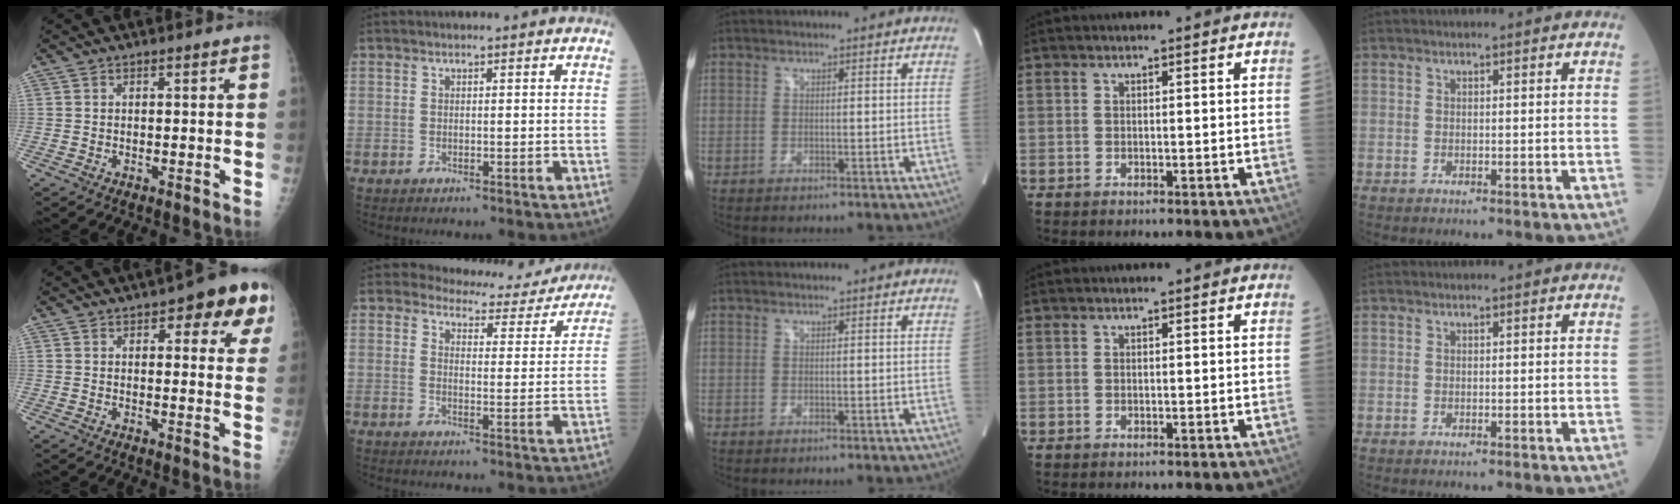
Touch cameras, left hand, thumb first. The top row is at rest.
{"thumb": {"total": 10.4, "force": [5.0, 4.2, 8.1], "torque": [-0.049, -0.010, 0.052]}, "index": {"total": 10.4, "force": [9.9, 3.0, 0.8], "torque": [0.005, -0.026, 0.104]}}